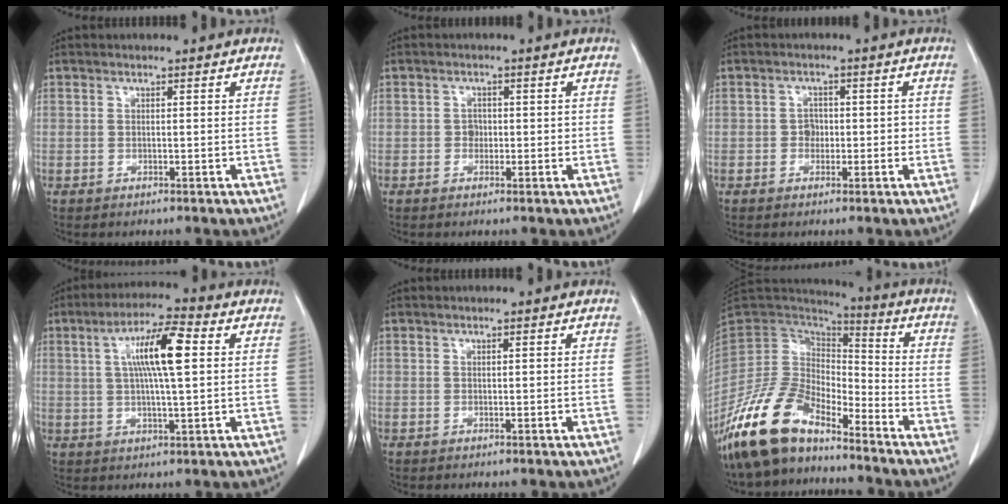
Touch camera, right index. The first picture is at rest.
{"total": 1.7, "force": [-0.2, 1.4, 0.8], "torque": [-0.010, 0.005, -0.002]}
{"total": 2.6, "force": [-0.4, 2.1, 1.4], "torque": [-0.013, 0.008, -0.007]}
{"total": 10.0, "force": [2.4, 1.3, 9.6], "torque": [-0.173, 0.014, 0.038]}
{"total": 0.0}
{"total": 14.6, "force": [-11.6, 5.8, 6.8], "torque": [-0.139, 0.025, -0.228]}